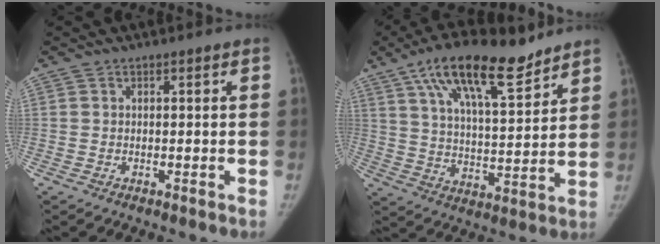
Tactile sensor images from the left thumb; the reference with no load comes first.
{"total": 18.3, "force": [12.2, 6.1, 12.1], "torque": [-0.184, -0.044, 0.211]}